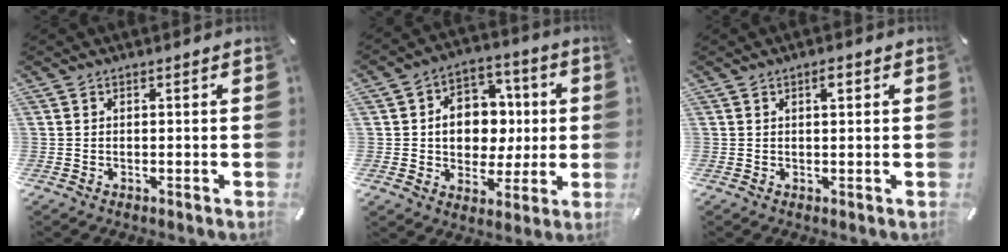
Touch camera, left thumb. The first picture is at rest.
{"total": 10.9, "force": [-0.1, 9.8, 4.8], "torque": [-0.070, 0.010, 0.006]}
{"total": 1.9, "force": [0.7, 0.7, 1.6], "torque": [-0.025, 0.001, 0.009]}